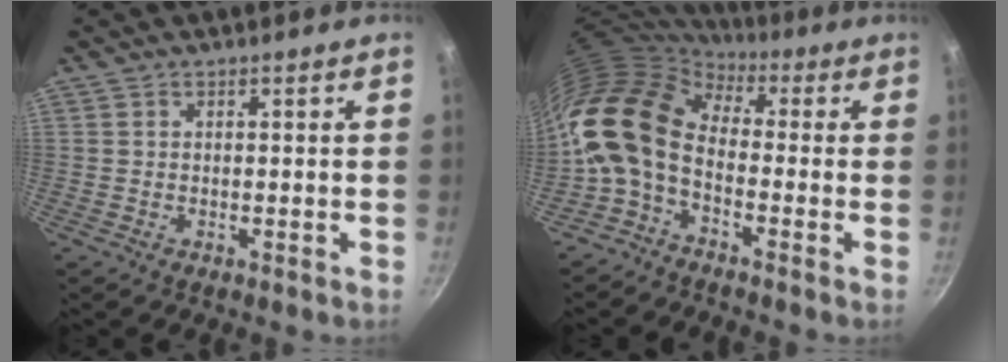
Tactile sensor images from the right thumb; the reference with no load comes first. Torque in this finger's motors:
{"motor_torque": [1.32, 2.15, 1.39, -1.38, 0.61]}